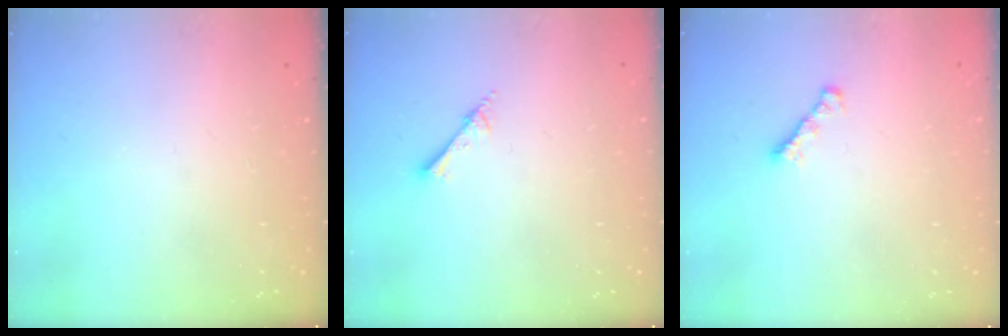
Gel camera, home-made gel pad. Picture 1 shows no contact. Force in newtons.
{"total": 2.5, "press": 2.5, "slide": 0.2}
{"total": 1.8, "press": 1.7, "slide": 0.6}